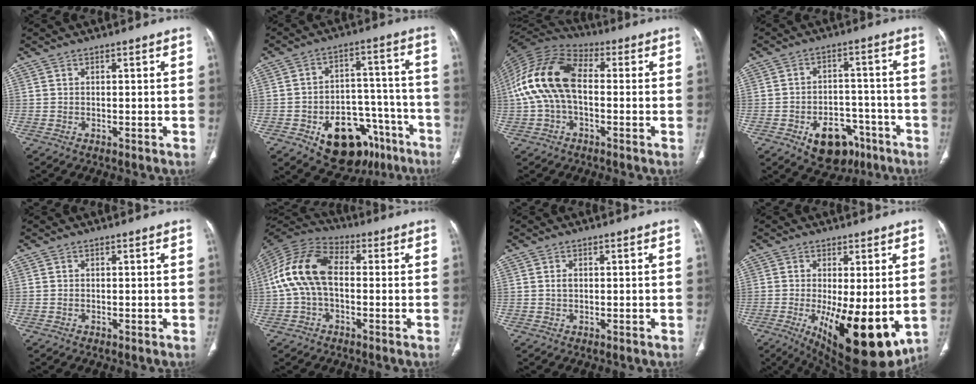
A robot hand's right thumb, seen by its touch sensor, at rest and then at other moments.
{"total": 18.5, "force": [-9.8, 11.6, 10.6], "torque": [-0.104, 0.078, -0.133]}
{"total": 15.1, "force": [-0.1, 8.9, 12.2], "torque": [-0.246, 0.037, -0.012]}
{"total": 11.8, "force": [-6.2, 7.8, 6.3], "torque": [-0.053, 0.041, -0.081]}
{"total": 0.0}
{"total": 13.2, "force": [0.1, 8.0, 10.5], "torque": [-0.210, 0.034, -0.008]}
{"total": 1.0, "force": [0.1, 0.7, 0.7], "torque": [-0.014, 0.002, 0.001]}
{"total": 17.1, "force": [-4.0, 6.3, 15.4], "torque": [-0.213, -0.031, -0.038]}